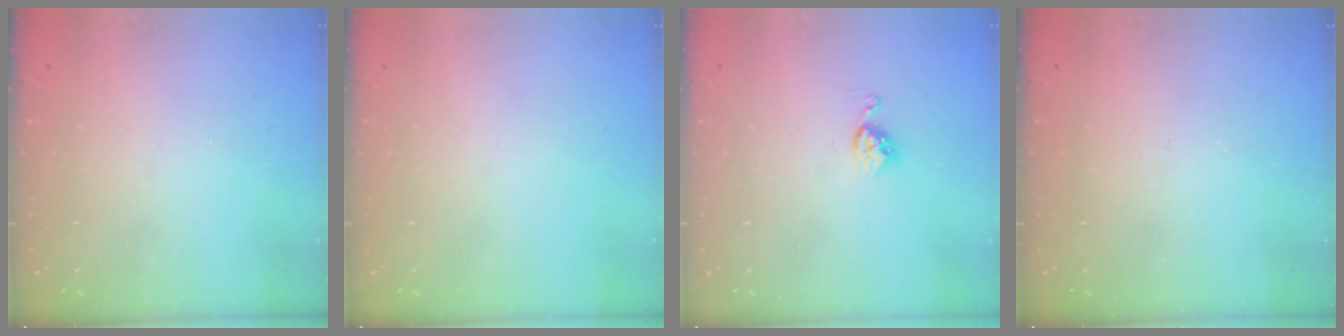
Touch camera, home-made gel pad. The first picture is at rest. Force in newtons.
{"total": 0.0}
{"total": 3.5, "press": 3.5, "slide": 0.5}
{"total": 0.0}